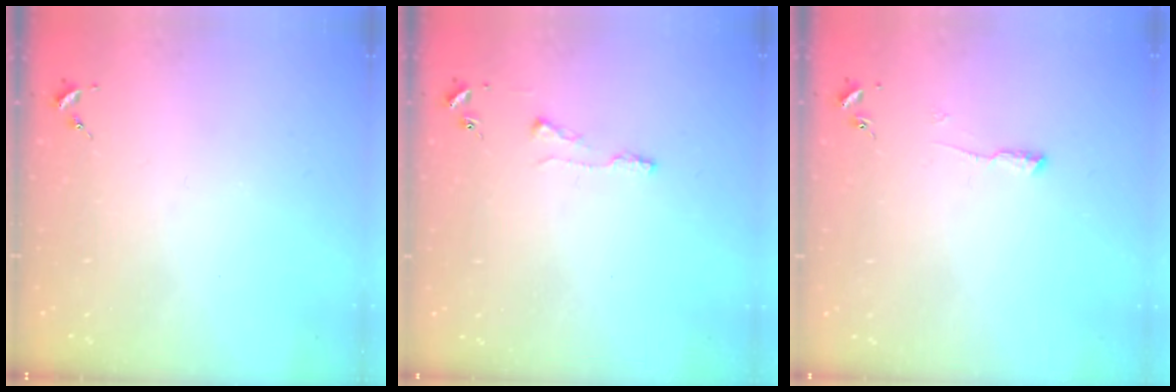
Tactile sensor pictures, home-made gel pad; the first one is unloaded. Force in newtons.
{"total": 4.3, "press": 4.3, "slide": 0.5}
{"total": 6.2, "press": 6.2, "slide": 0.6}